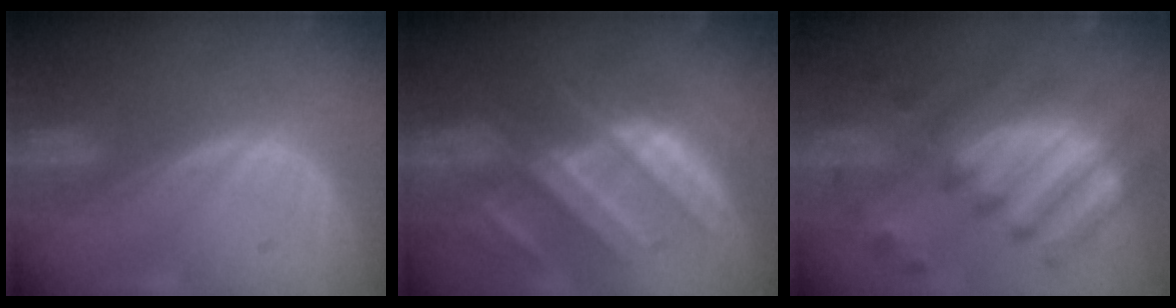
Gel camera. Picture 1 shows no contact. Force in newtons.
{"total": 10.1, "press": 9.0, "slide": 4.7}
{"total": 10.9, "press": 10.4, "slide": 3.4}